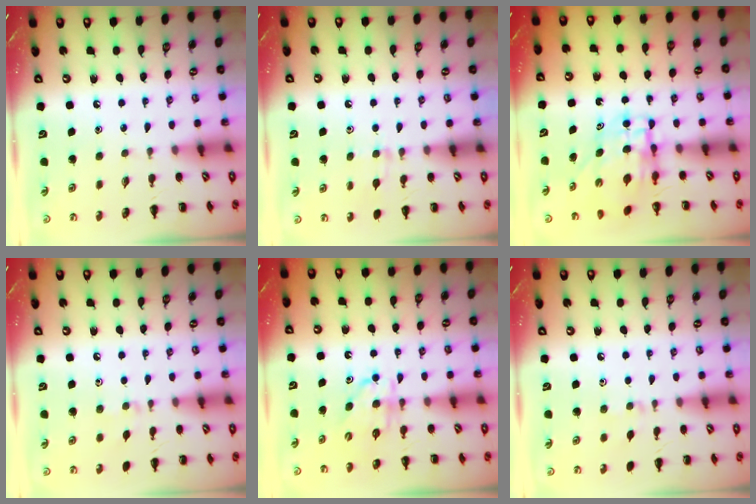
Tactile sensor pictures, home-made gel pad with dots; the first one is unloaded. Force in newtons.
{"total": 7.8, "press": 7.4, "slide": 2.5}
{"total": 6.2, "press": 6.1, "slide": 1.1}
{"total": 2.9, "press": 2.7, "slide": 1.1}
{"total": 6.1, "press": 6.1, "slide": 0.5}
{"total": 2.9, "press": 2.7, "slide": 1.1}